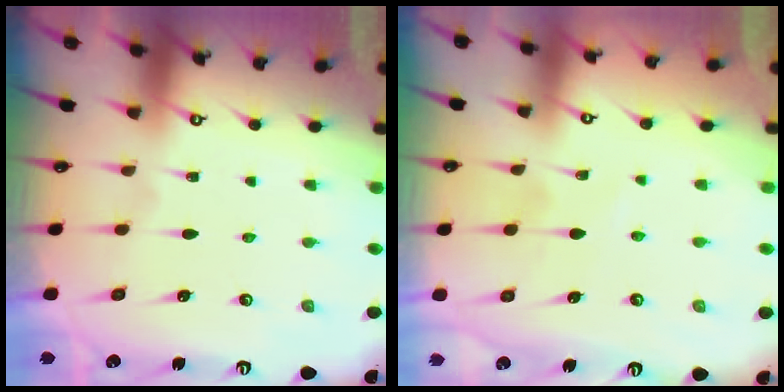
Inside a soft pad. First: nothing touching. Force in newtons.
{"total": 2.2, "press": 2.1, "slide": 0.3}